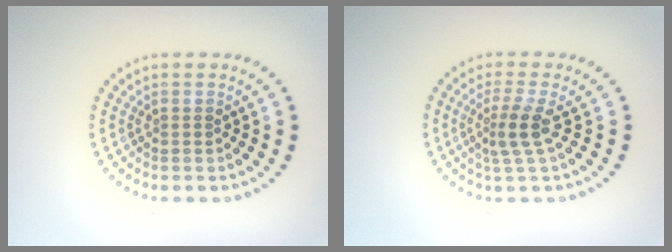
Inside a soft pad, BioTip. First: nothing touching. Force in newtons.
{"total": 2.5, "press": 1.8, "slide": 1.8}